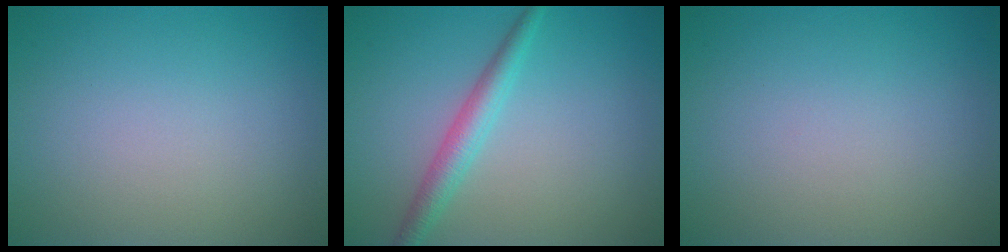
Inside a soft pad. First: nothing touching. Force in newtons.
{"total": 2.6, "press": 2.6, "slide": 0.0}
{"total": 0.0}